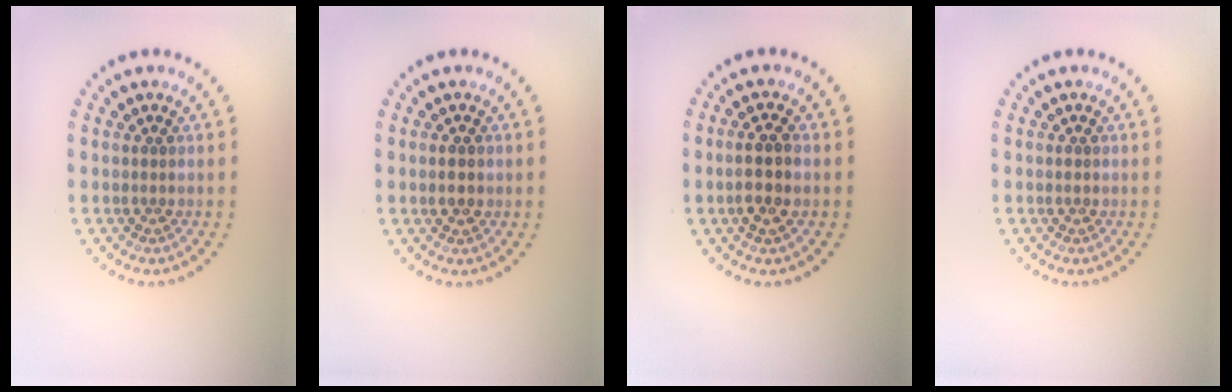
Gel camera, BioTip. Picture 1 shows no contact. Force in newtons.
{"total": 1.9, "press": 1.9, "slide": 0.1}
{"total": 2.8, "press": 2.7, "slide": 0.7}
{"total": 0.6, "press": 0.6, "slide": 0.2}